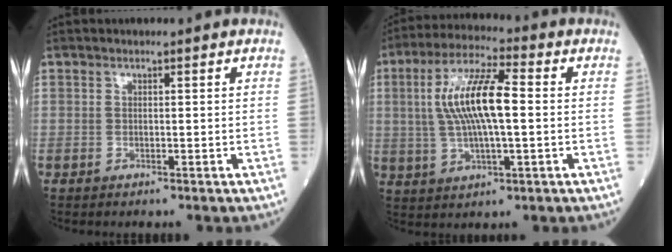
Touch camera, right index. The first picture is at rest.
{"total": 12.5, "force": [1.1, 3.4, 12.0], "torque": [-0.247, 0.020, 0.020]}